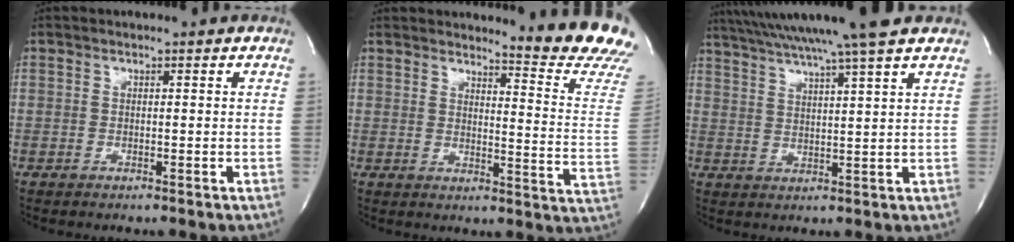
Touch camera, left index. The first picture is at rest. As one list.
[{"total": 14.3, "force": [13.8, -1.0, 3.6], "torque": [-0.040, -0.141, 0.140]}, {"total": 14.9, "force": [12.6, -1.7, 7.8], "torque": [-0.136, 0.001, 0.184]}]